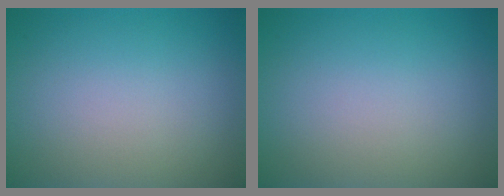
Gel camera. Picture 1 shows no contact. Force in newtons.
{"total": 0.0}